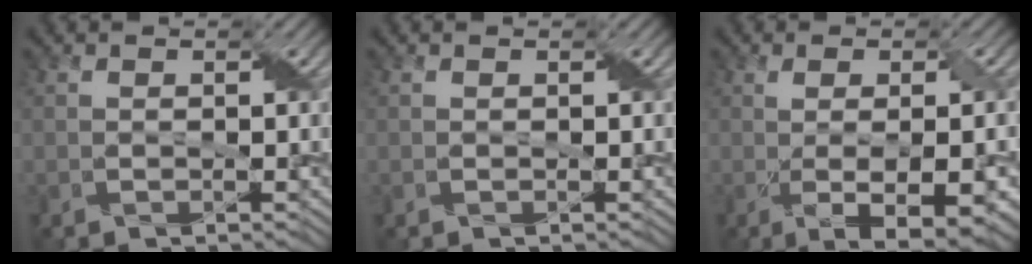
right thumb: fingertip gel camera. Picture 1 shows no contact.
{"total": 0.0}
{"total": 7.3, "force": [-1.3, 2.1, 6.9], "torque": [-0.106, -0.011, -0.004]}